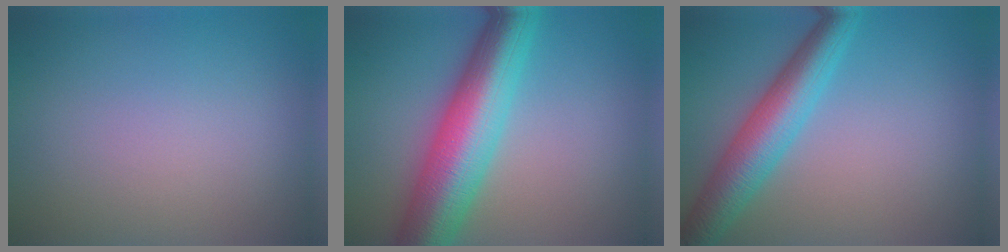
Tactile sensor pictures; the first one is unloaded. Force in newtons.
{"total": 10.7, "press": 10.7, "slide": 0.1}
{"total": 6.2, "press": 6.2, "slide": 0.2}